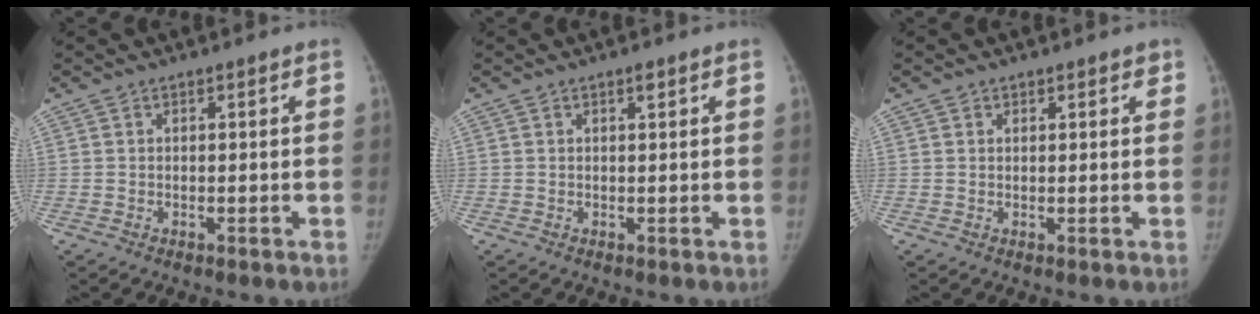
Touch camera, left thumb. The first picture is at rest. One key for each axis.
{"total": 1.0, "fx": 0.6, "fy": 0.3, "fz": 0.8, "tx": -0.010, "ty": -0.001, "tz": 0.009}
{"total": 1.4, "fx": 0.9, "fy": 1.0, "fz": 0.2, "tx": 0.015, "ty": -0.004, "tz": 0.008}